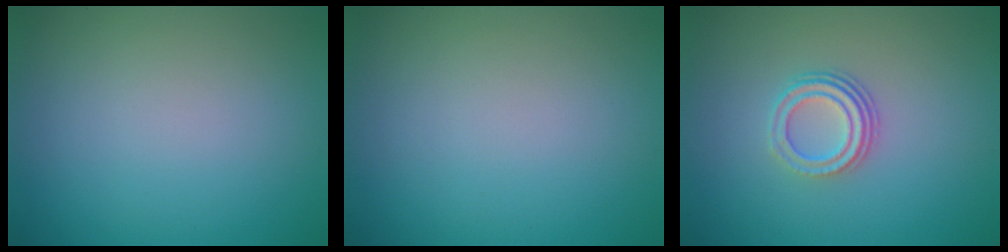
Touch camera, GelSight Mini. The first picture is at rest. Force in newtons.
{"total": 0.0}
{"total": 3.1, "press": 2.3, "slide": 2.2}